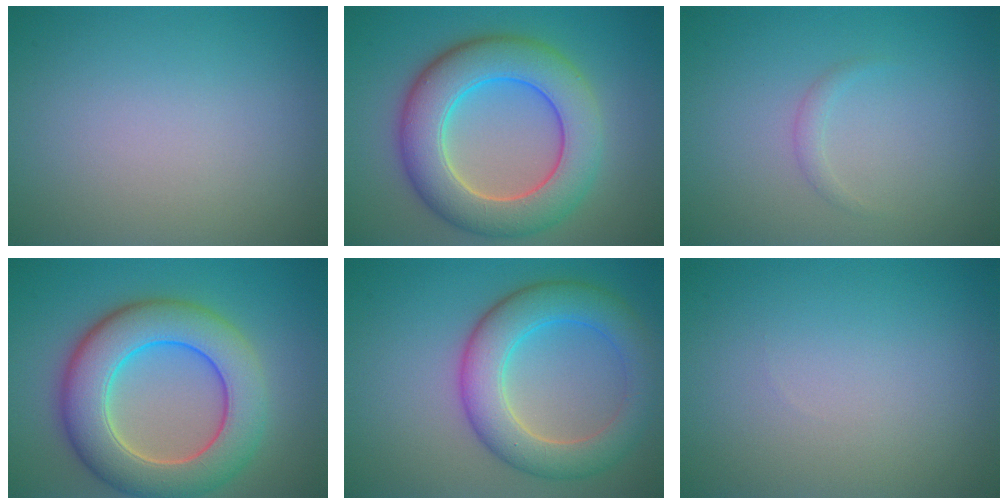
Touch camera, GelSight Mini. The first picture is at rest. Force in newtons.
{"total": 9.0, "press": 9.0, "slide": 0.5}
{"total": 0.8, "press": 0.8, "slide": 0.1}
{"total": 9.5, "press": 9.5, "slide": 0.3}
{"total": 6.6, "press": 6.6, "slide": 0.2}
{"total": 0.0}